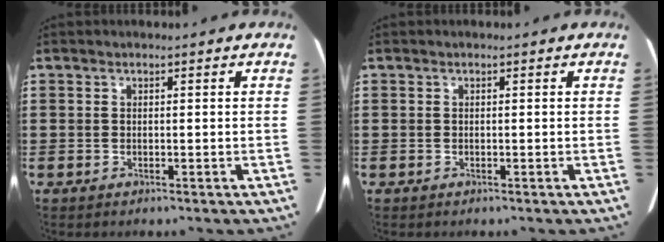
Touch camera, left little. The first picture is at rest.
{"total": 0.0}